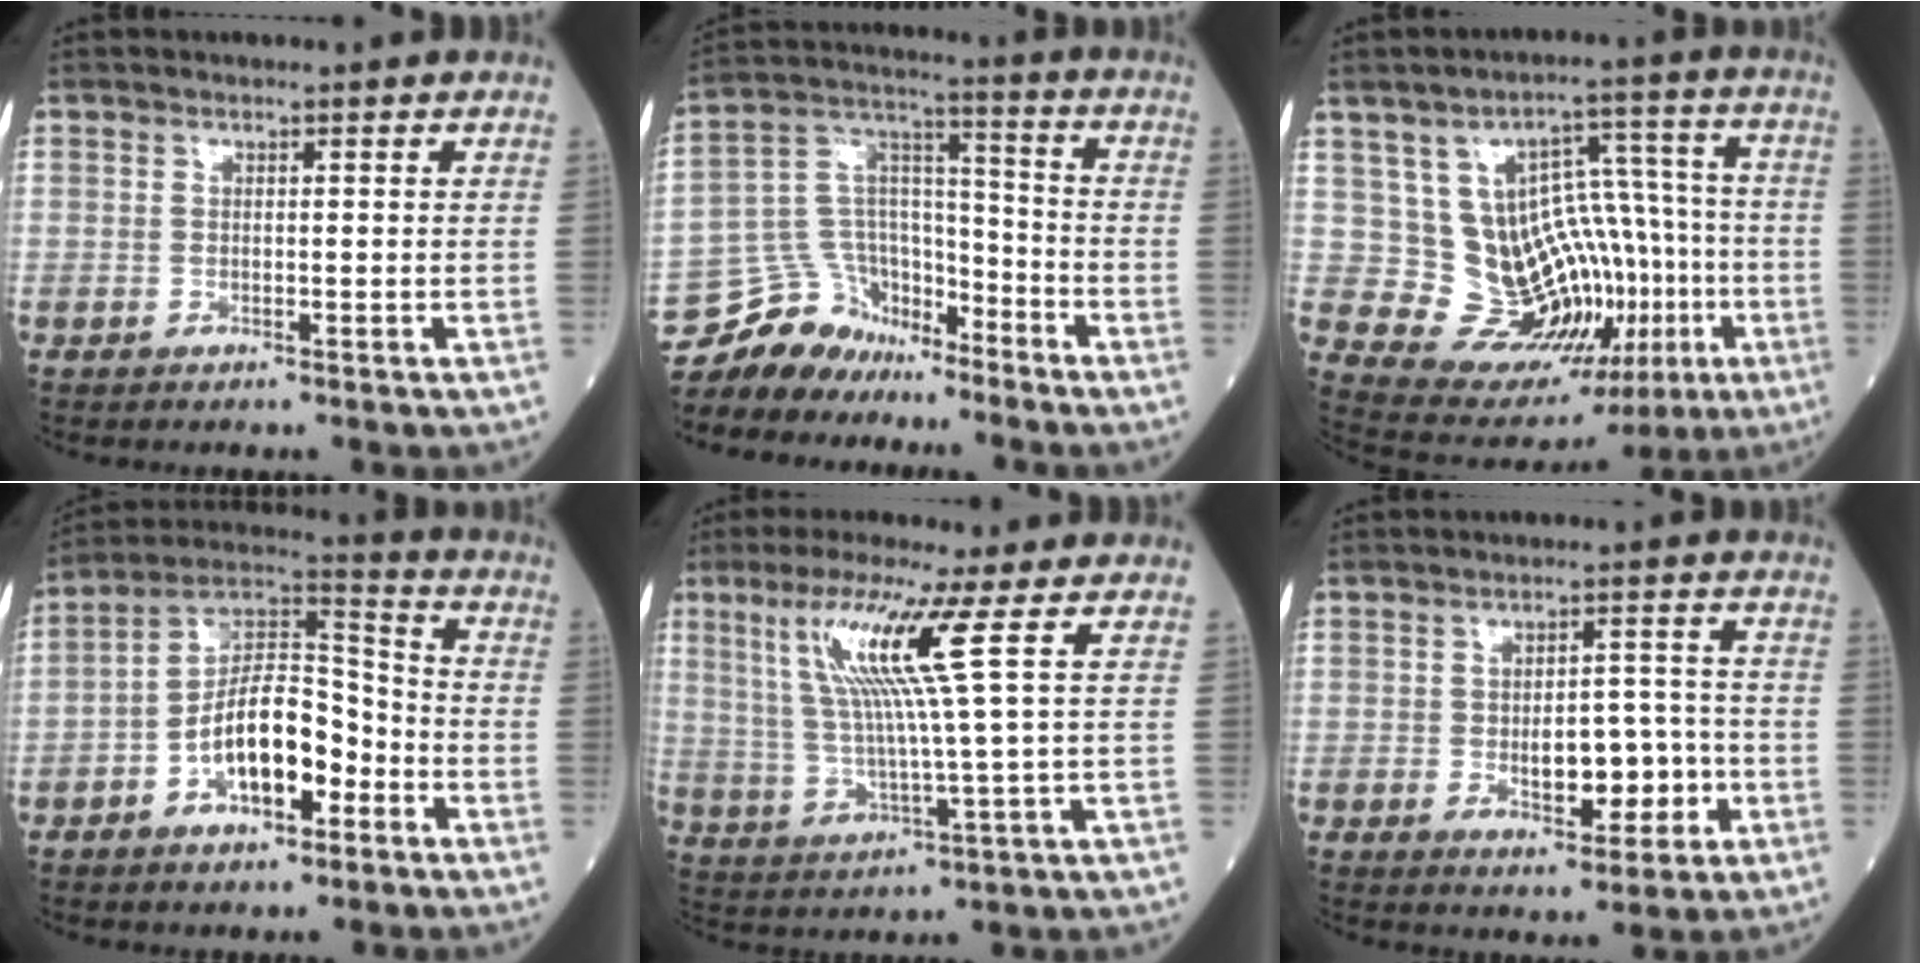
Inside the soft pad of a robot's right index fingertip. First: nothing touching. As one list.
[{"total": 11.5, "force": [-10.1, 5.5, 0.8], "torque": [-0.030, 0.065, -0.188]}, {"total": 16.8, "force": [-3.8, 10.8, 12.3], "torque": [-0.174, 0.038, -0.029]}, {"total": 12.1, "force": [-4.7, 4.9, 10.0], "torque": [-0.191, 0.026, -0.083]}, {"total": 10.8, "force": [4.1, -1.8, 9.9], "torque": [-0.199, 0.003, 0.082]}, {"total": 7.2, "force": [-2.0, 3.2, 6.1], "torque": [-0.094, 0.009, -0.022]}]